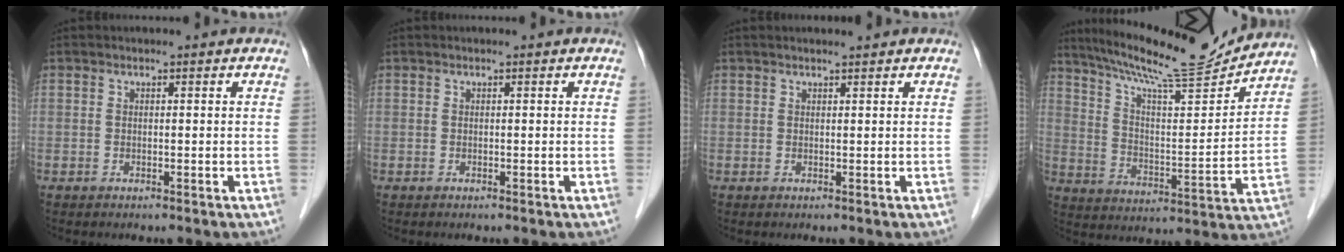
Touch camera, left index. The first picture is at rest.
{"total": 0.0}
{"total": 1.4, "force": [1.3, -0.1, 0.5], "torque": [-0.008, 0.007, 0.022]}
{"total": 18.0, "force": [16.6, 0.3, 6.9], "torque": [-0.123, -0.015, 0.260]}